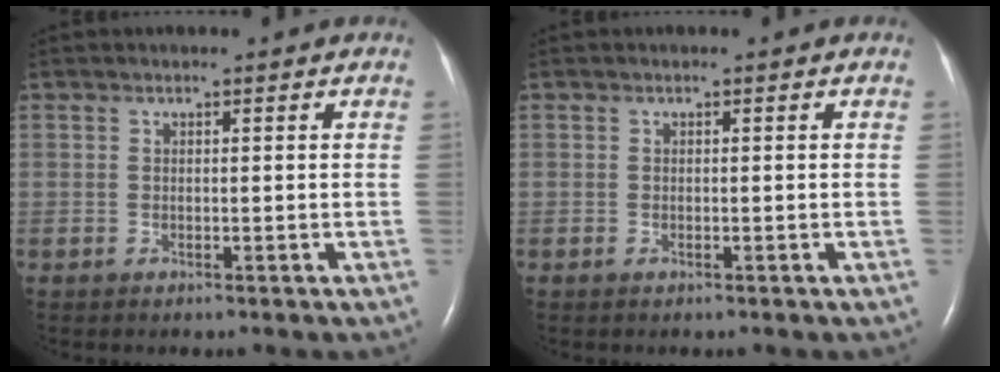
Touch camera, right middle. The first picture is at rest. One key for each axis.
{"total": 0.0}